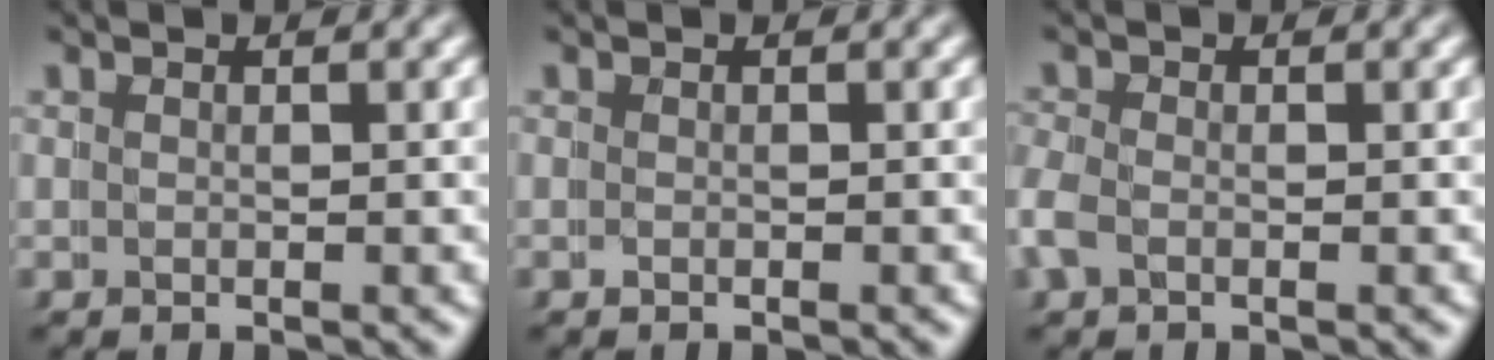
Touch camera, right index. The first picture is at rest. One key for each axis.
{"total": 0.0}
{"total": 1.4, "fx": -1.0, "fy": 0.9, "fz": 0.3, "tx": -0.023, "ty": -0.006, "tz": -0.018}